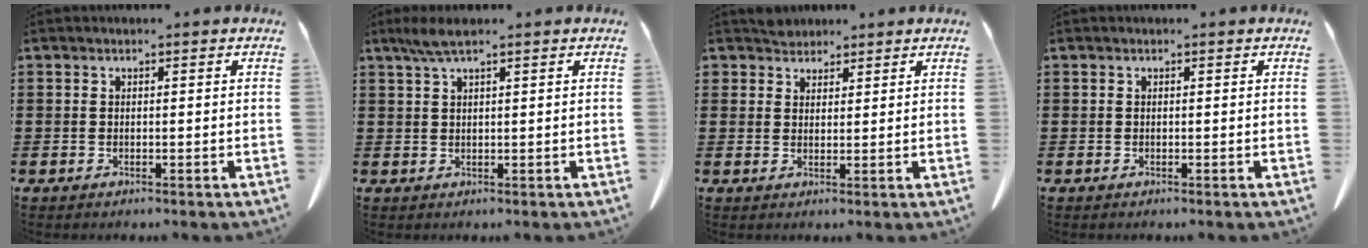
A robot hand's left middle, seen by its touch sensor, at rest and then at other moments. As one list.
[{"total": 2.9, "force": [1.8, 0.3, 2.2], "torque": [-0.047, 0.001, 0.032]}, {"total": 2.4, "force": [2.3, 0.8, -0.2], "torque": [-0.003, 0.005, 0.046]}, {"total": 0.0}]